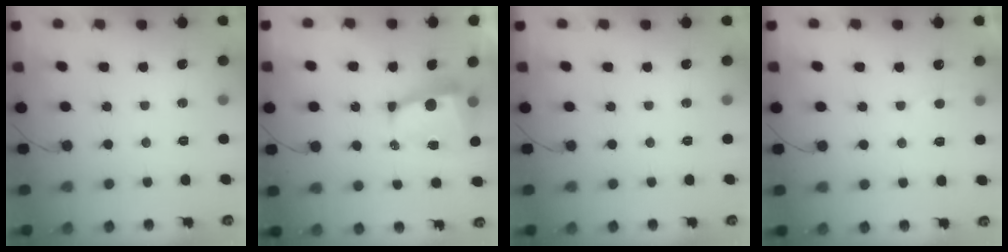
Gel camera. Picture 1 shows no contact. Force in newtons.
{"total": 7.7, "press": 7.7, "slide": 1.0}
{"total": 0.0}
{"total": 3.0, "press": 3.0, "slide": 0.3}